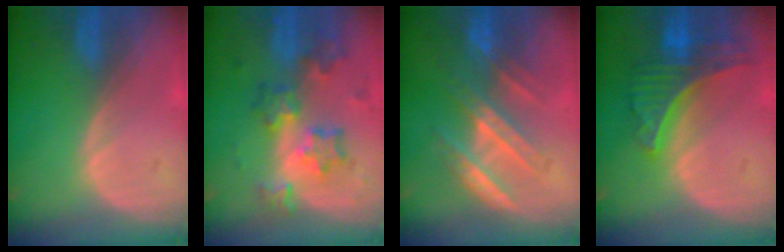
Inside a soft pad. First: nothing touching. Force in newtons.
{"total": 8.3, "press": 7.3, "slide": 4.1}
{"total": 7.1, "press": 6.8, "slide": 1.9}
{"total": 7.8, "press": 7.0, "slide": 3.6}